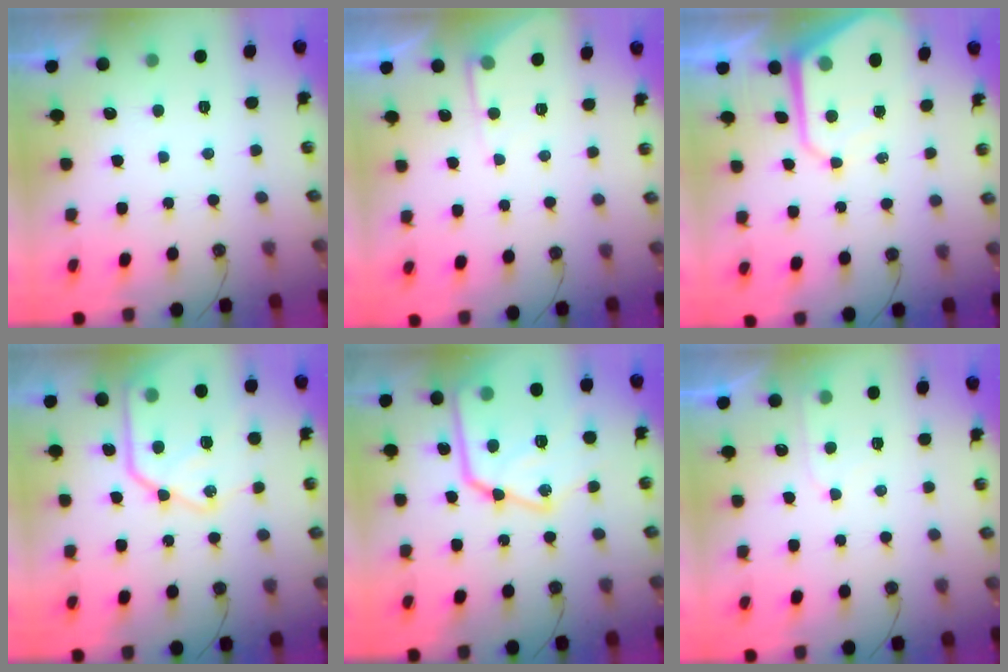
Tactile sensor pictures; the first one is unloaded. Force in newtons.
{"total": 4.5, "press": 4.4, "slide": 0.6}
{"total": 10.6, "press": 10.5, "slide": 1.0}
{"total": 19.5, "press": 19.4, "slide": 2.0}
{"total": 24.8, "press": 24.7, "slide": 2.6}
{"total": 5.3, "press": 5.2, "slide": 0.6}